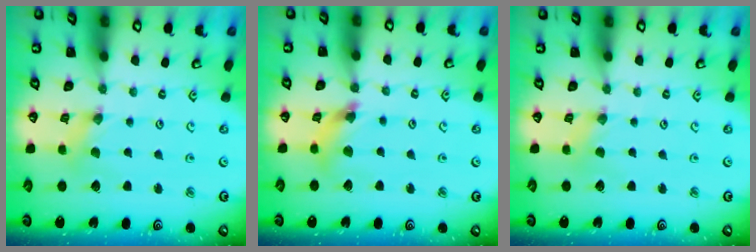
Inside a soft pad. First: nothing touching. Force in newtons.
{"total": 7.1, "press": 7.1, "slide": 0.7}
{"total": 0.0}